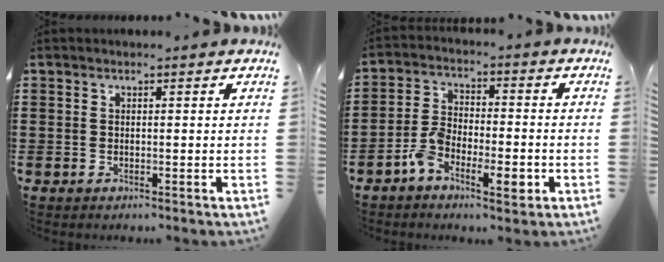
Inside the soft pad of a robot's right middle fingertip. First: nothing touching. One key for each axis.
{"total": 6.4, "fx": -3.4, "fy": 3.0, "fz": 4.5, "tx": -0.091, "ty": 0.009, "tz": -0.067}